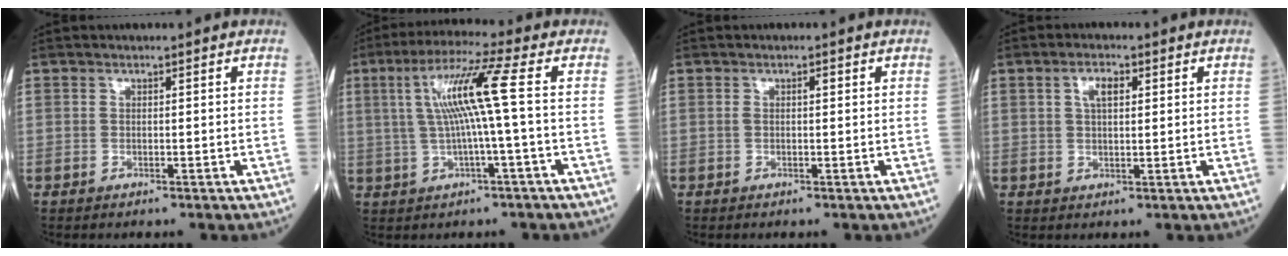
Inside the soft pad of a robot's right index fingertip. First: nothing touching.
{"total": 9.3, "force": [1.0, -1.2, 9.2], "torque": [-0.175, 0.018, 0.020]}
{"total": 1.2, "force": [0.3, 0.3, 1.1], "torque": [-0.022, 0.006, 0.006]}
{"total": 3.4, "force": [1.3, 1.3, 2.8], "torque": [-0.054, 0.005, 0.024]}